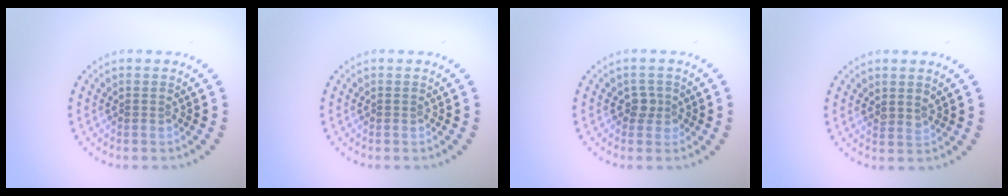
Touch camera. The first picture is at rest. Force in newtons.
{"total": 0.0}
{"total": 1.5, "press": 1.2, "slide": 0.9}
{"total": 0.8, "press": 0.6, "slide": 0.6}